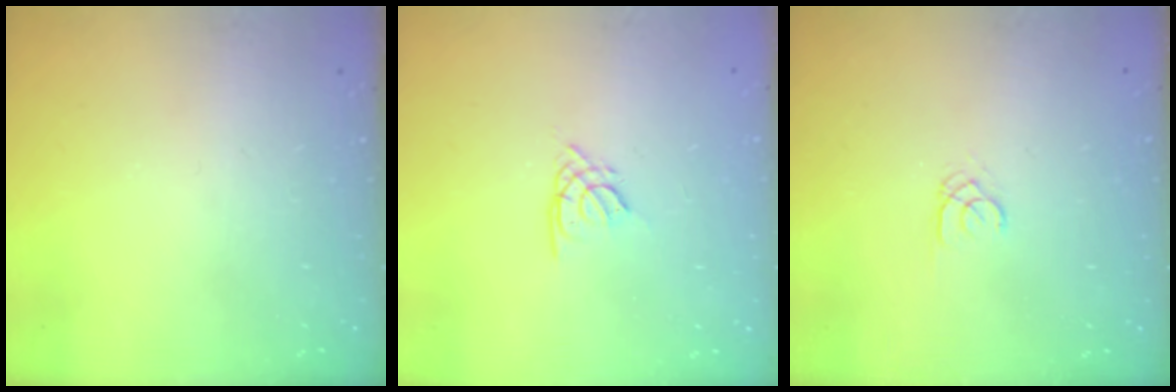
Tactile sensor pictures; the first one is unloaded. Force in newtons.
{"total": 1.9, "press": 1.8, "slide": 0.5}
{"total": 1.8, "press": 1.7, "slide": 0.2}